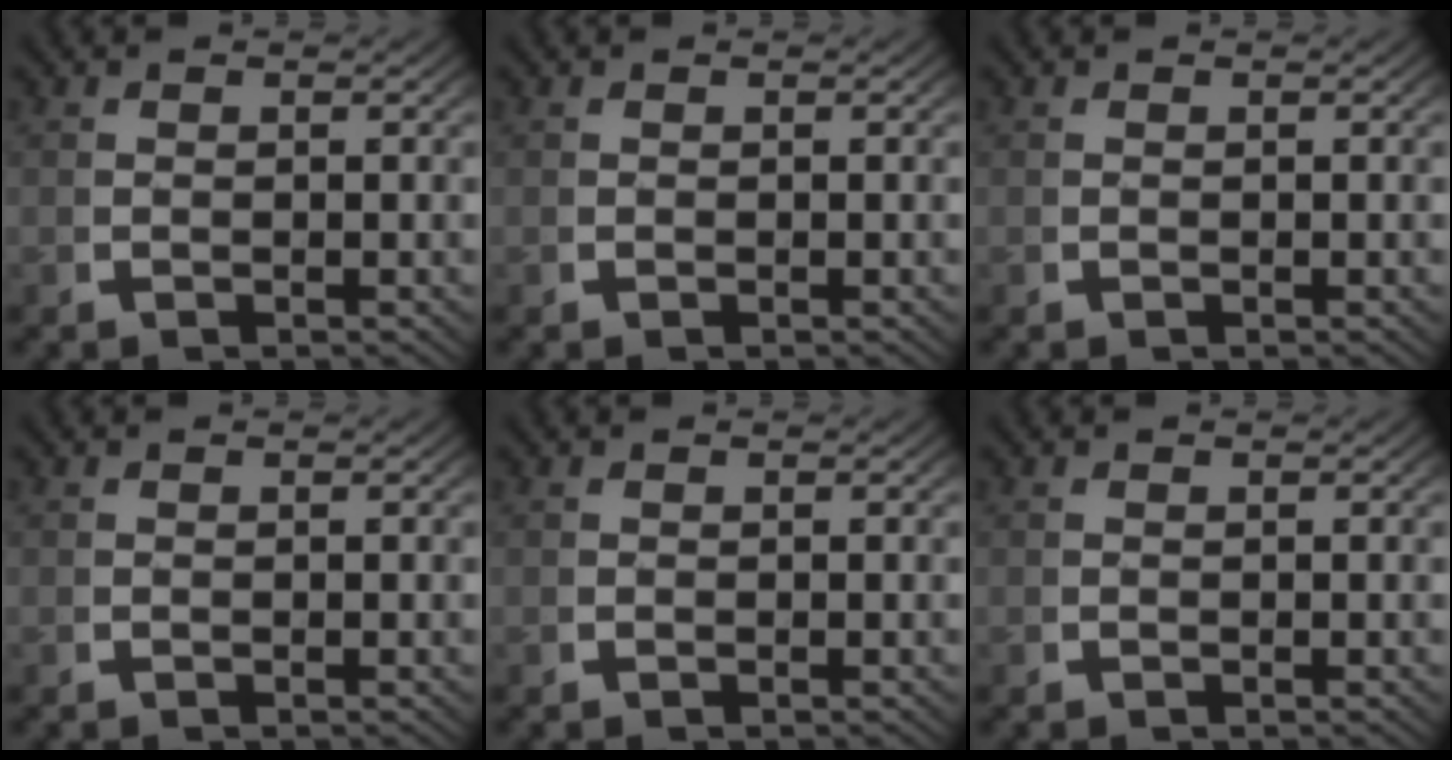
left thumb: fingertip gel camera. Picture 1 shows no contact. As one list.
[{"total": 0.0}, {"total": 0.0}, {"total": 0.0}, {"total": 0.0}, {"total": 0.0}]